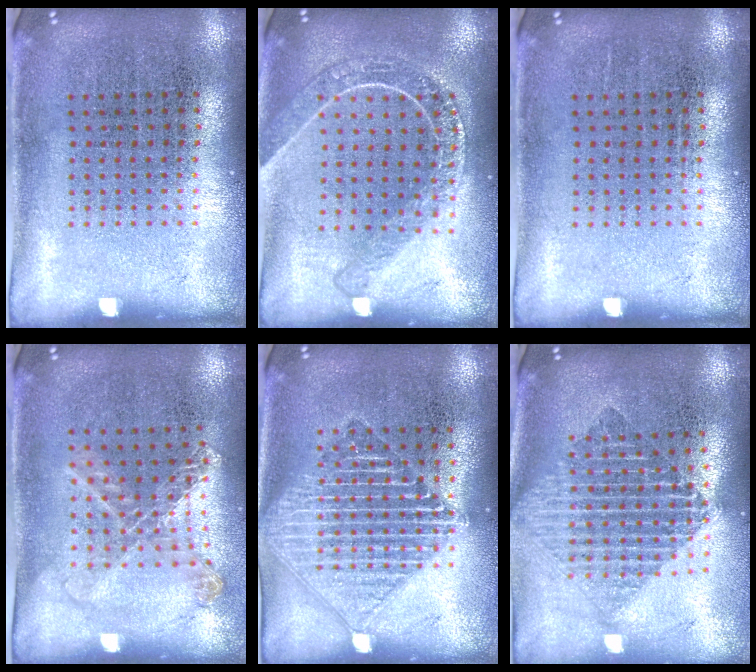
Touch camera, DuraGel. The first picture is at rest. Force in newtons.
{"total": 1.8, "press": 1.6, "slide": 0.8}
{"total": 0.0}
{"total": 1.2, "press": 1.1, "slide": 0.2}
{"total": 2.1, "press": 2.1, "slide": 0.3}
{"total": 1.9, "press": 1.6, "slide": 1.1}